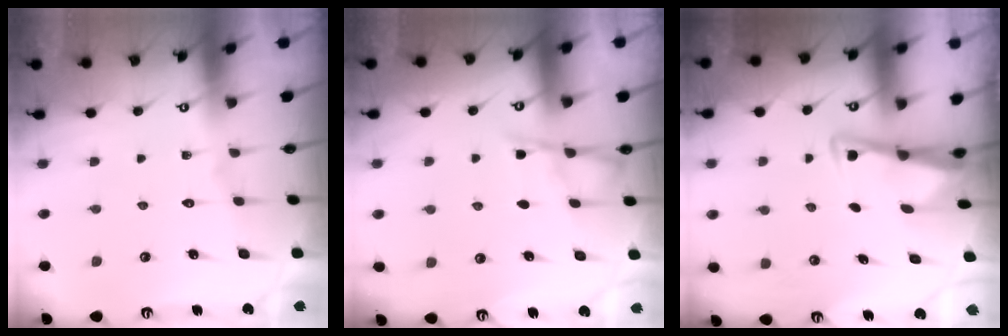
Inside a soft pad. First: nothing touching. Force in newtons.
{"total": 5.3, "press": 5.3, "slide": 0.6}
{"total": 3.2, "press": 3.2, "slide": 0.3}